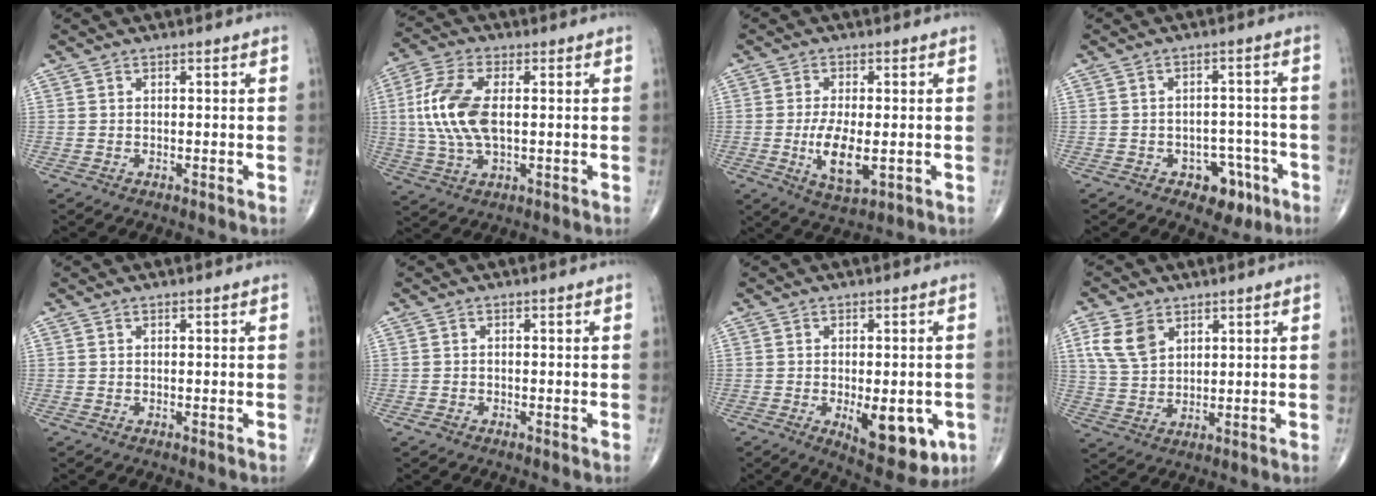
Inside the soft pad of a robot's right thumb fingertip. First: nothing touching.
{"total": 12.9, "force": [0.9, 6.5, 11.1], "torque": [-0.250, 0.007, 0.017]}
{"total": 8.1, "force": [-1.4, 3.4, 7.2], "torque": [-0.134, -0.016, -0.019]}
{"total": 6.7, "force": [-3.6, 4.6, 3.5], "torque": [-0.012, 0.031, -0.044]}
{"total": 0.0}
{"total": 0.9, "force": [-0.6, 0.6, 0.3], "torque": [-0.006, 0.003, -0.013]}
{"total": 12.2, "force": [-3.5, 5.5, 10.3], "torque": [-0.116, -0.012, -0.036]}
{"total": 7.7, "force": [3.6, 5.0, 4.5], "torque": [-0.078, -0.008, 0.077]}